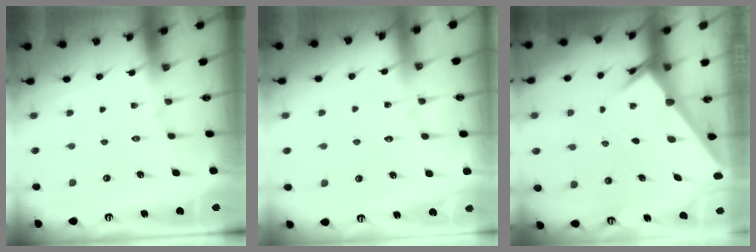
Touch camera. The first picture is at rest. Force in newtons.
{"total": 4.6, "press": 4.6, "slide": 0.5}
{"total": 2.8, "press": 2.8, "slide": 0.2}